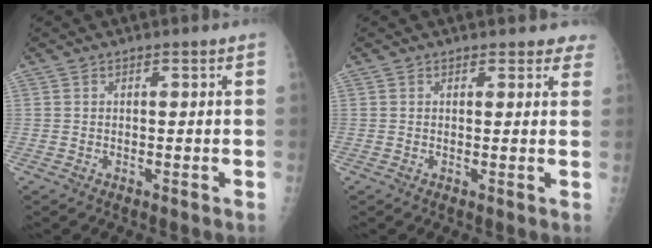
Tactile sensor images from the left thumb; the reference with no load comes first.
{"total": 4.1, "force": [3.7, 1.6, 0.7], "torque": [0.026, -0.013, 0.024]}